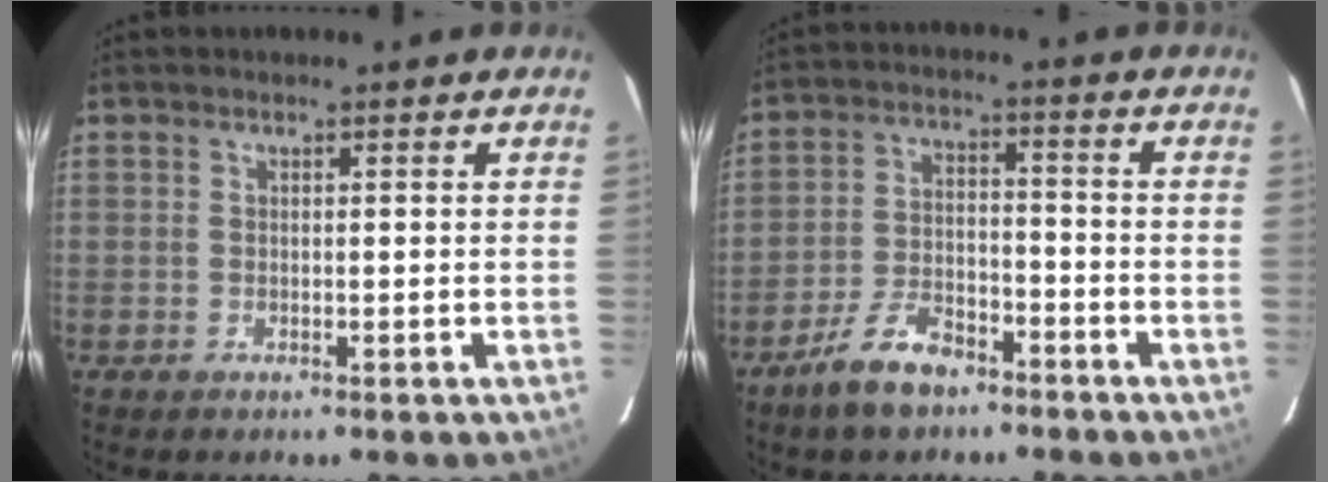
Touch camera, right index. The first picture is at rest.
{"total": 9.2, "force": [-6.6, 4.1, 4.8], "torque": [-0.110, 0.004, -0.117]}